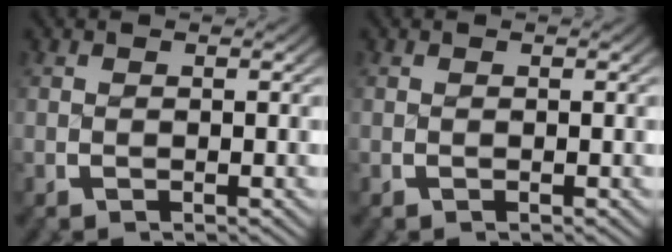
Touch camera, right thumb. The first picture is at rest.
{"total": 0.0}